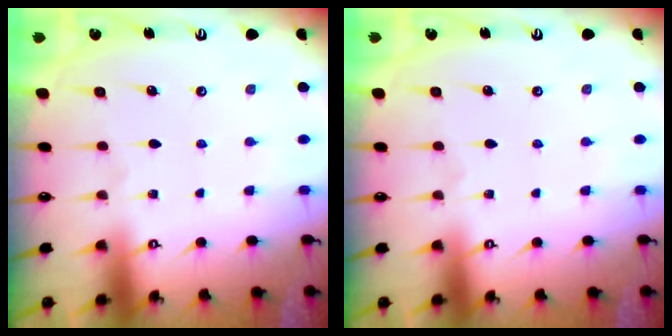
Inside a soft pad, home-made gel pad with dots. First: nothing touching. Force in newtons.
{"total": 0.0}